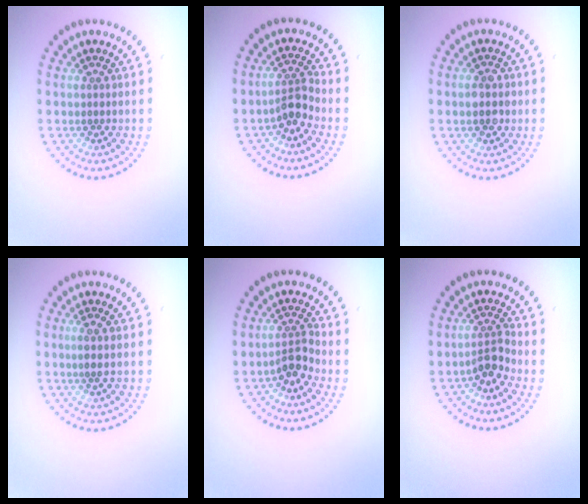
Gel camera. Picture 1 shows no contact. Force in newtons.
{"total": 2.3, "press": 1.7, "slide": 1.5}
{"total": 2.1, "press": 2.1, "slide": 0.2}
{"total": 1.0, "press": 0.7, "slide": 0.7}
{"total": 2.2, "press": 1.8, "slide": 1.4}
{"total": 2.2, "press": 1.8, "slide": 1.4}